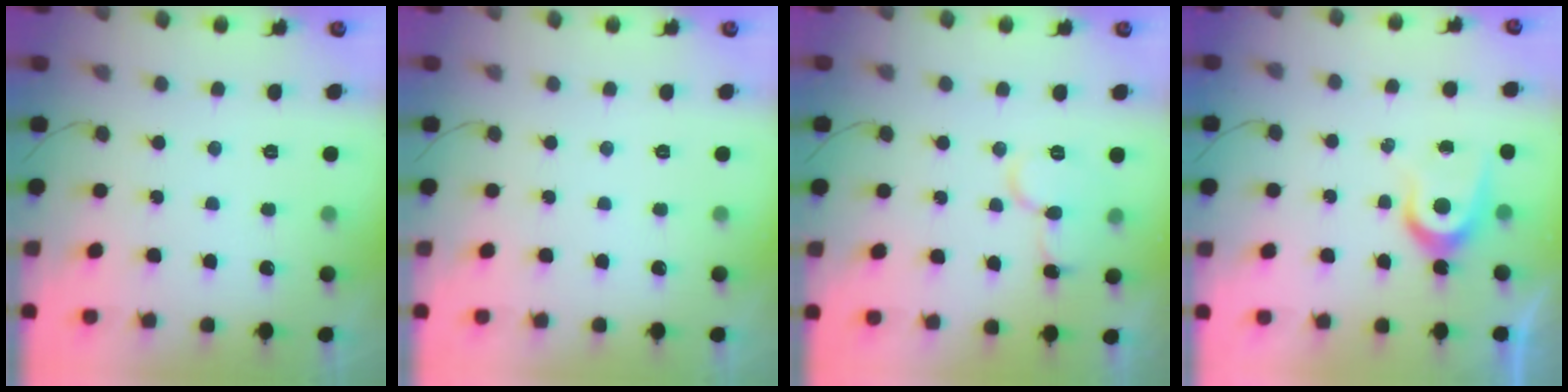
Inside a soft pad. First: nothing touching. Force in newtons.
{"total": 0.0}
{"total": 9.4, "press": 9.4, "slide": 1.0}
{"total": 6.8, "press": 6.8, "slide": 0.6}